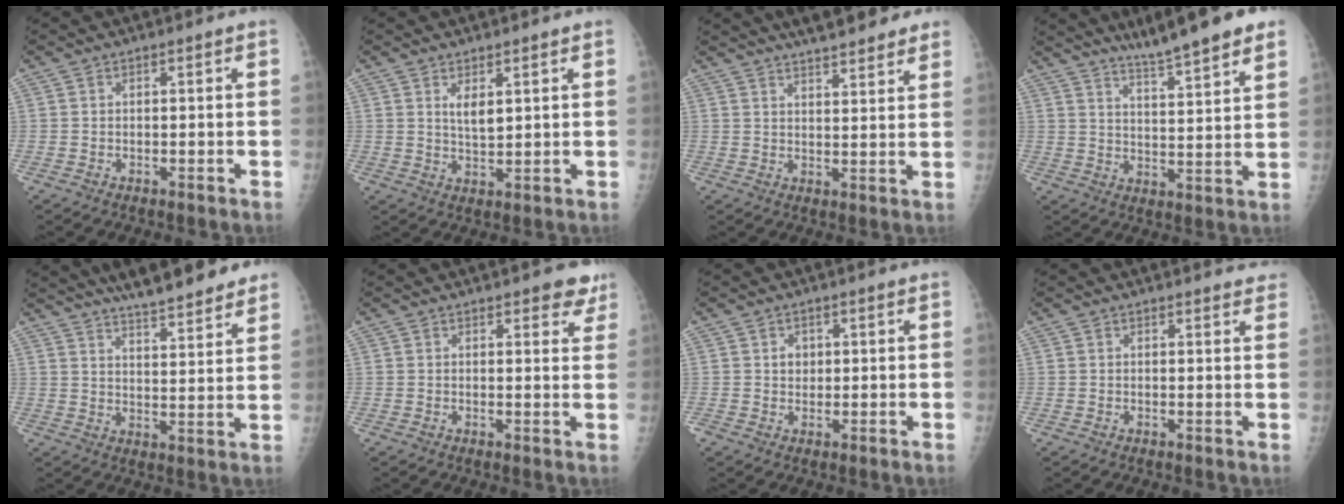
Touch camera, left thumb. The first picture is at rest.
{"total": 3.6, "force": [1.7, 1.4, 2.8], "torque": [-0.044, -0.016, 0.032]}
{"total": 12.7, "force": [10.4, 3.2, 6.6], "torque": [-0.067, -0.025, 0.132]}
{"total": 13.3, "force": [10.3, 1.4, 8.3], "torque": [-0.108, -0.046, 0.151]}
{"total": 16.5, "force": [13.6, 3.4, 8.7], "torque": [-0.105, -0.051, 0.190]}
{"total": 4.5, "force": [3.1, 2.0, 2.5], "torque": [0.003, -0.011, 0.033]}
{"total": 2.2, "force": [0.6, 1.9, 0.9], "torque": [0.001, -0.001, 0.008]}
{"total": 4.4, "force": [4.1, 1.1, 1.1], "torque": [0.009, -0.012, 0.032]}